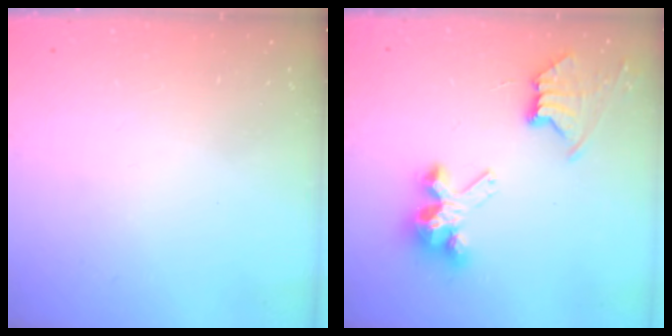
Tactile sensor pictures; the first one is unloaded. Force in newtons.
{"total": 10.5, "press": 10.4, "slide": 1.2}